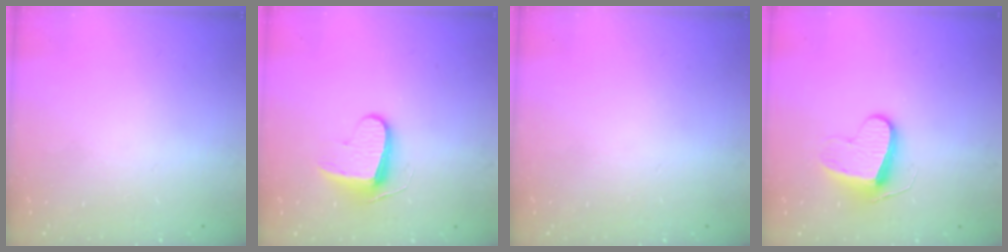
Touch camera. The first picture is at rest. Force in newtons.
{"total": 8.7, "press": 8.6, "slide": 0.5}
{"total": 0.0}
{"total": 9.2, "press": 9.2, "slide": 0.5}